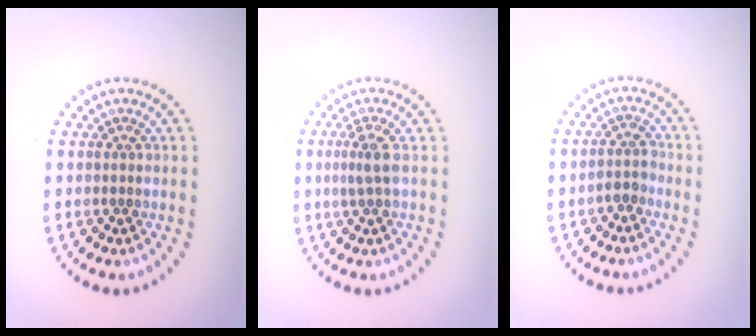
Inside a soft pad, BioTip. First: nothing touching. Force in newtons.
{"total": 1.7, "press": 1.3, "slide": 1.1}
{"total": 1.7, "press": 1.5, "slide": 0.6}